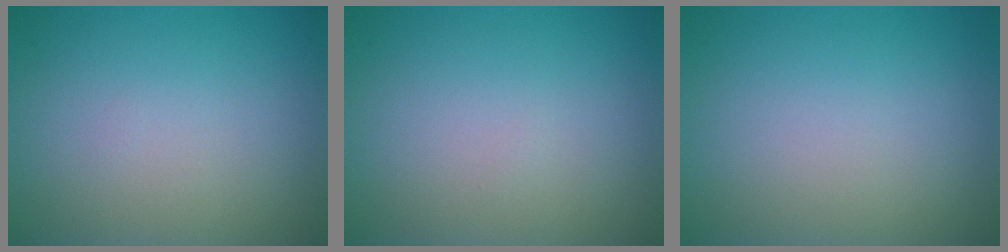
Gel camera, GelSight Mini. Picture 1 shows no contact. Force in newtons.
{"total": 0.0}
{"total": 0.0}